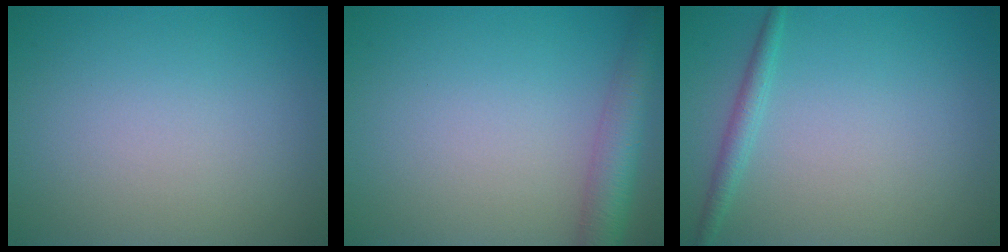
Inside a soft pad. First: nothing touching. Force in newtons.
{"total": 4.2, "press": 4.2, "slide": 0.2}
{"total": 1.5, "press": 1.5, "slide": 0.1}